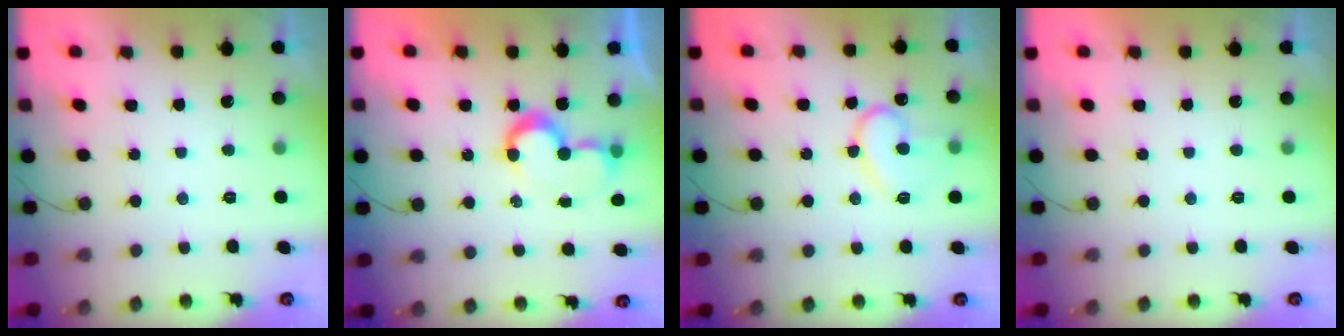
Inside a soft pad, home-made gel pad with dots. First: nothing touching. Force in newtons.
{"total": 7.8, "press": 7.3, "slide": 2.8}
{"total": 13.4, "press": 13.4, "slide": 1.2}
{"total": 1.7, "press": 1.7, "slide": 0.0}